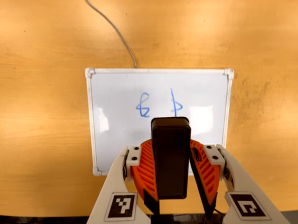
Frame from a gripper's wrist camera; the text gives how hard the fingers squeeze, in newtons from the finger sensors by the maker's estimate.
{"total": 7.4, "left": 7.2, "right": 7.6}